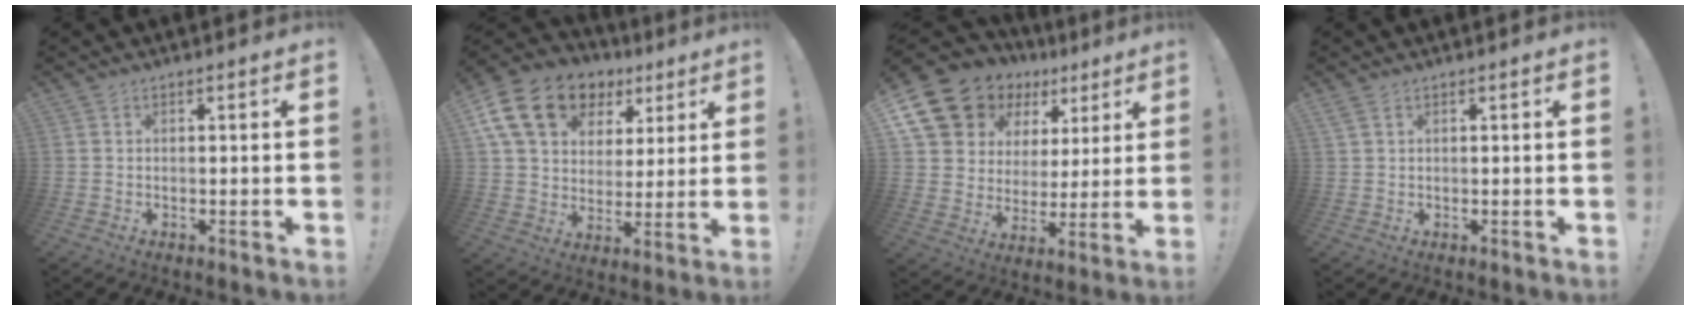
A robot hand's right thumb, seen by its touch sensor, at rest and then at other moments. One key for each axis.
{"total": 18.9, "fx": 9.1, "fy": 13.2, "fz": 10.0, "tx": -0.162, "ty": -0.035, "tz": 0.174}
{"total": 16.4, "fx": 10.7, "fy": 11.0, "fz": 5.9, "tx": -0.114, "ty": -0.066, "tz": 0.219}
{"total": 1.8, "fx": 1.0, "fy": 0.7, "fz": 1.4, "tx": -0.030, "ty": 0.003, "tz": 0.019}